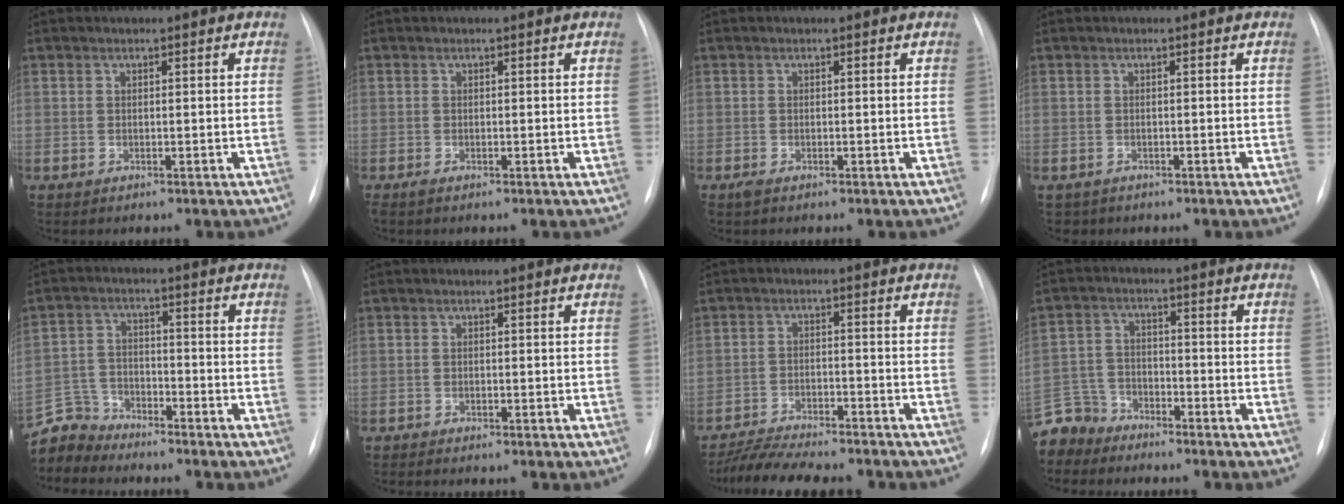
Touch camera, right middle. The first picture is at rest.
{"total": 0.6, "force": [-0.4, 0.1, 0.3], "torque": [-0.009, -0.002, -0.008]}
{"total": 0.9, "force": [-0.6, 0.4, 0.6], "torque": [-0.013, -0.002, -0.008]}
{"total": 1.7, "force": [-1.2, 1.1, -0.1], "torque": [-0.005, 0.002, -0.016]}
{"total": 6.6, "force": [-6.4, 1.5, -1.1], "torque": [0.017, 0.008, -0.130]}
{"total": 0.8, "force": [-0.8, -0.1, 0.2], "torque": [-0.006, -0.004, -0.013]}
{"total": 12.0, "force": [-10.8, 1.8, 4.8], "torque": [-0.079, -0.004, -0.166]}
{"total": 7.5, "force": [-6.7, 3.4, -0.2], "torque": [0.001, 0.002, -0.134]}